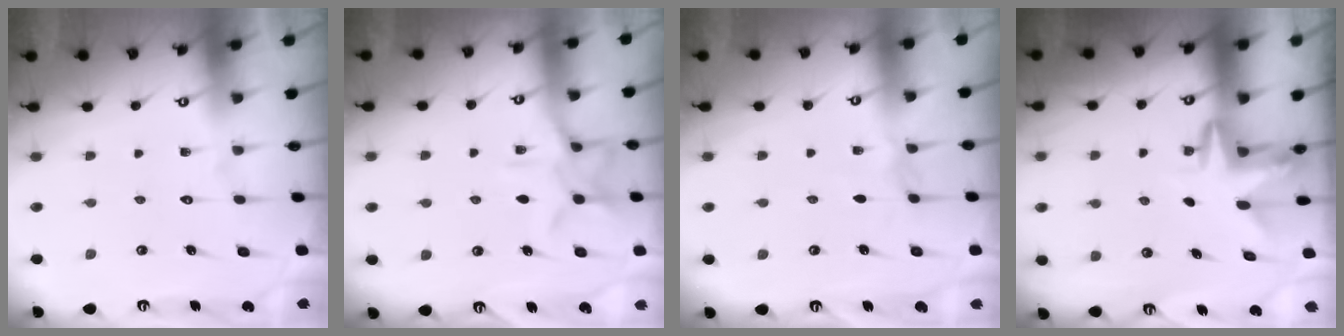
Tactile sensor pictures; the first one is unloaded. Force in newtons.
{"total": 10.0, "press": 10.0, "slide": 0.8}
{"total": 2.8, "press": 2.8, "slide": 0.4}
{"total": 4.1, "press": 4.1, "slide": 0.3}